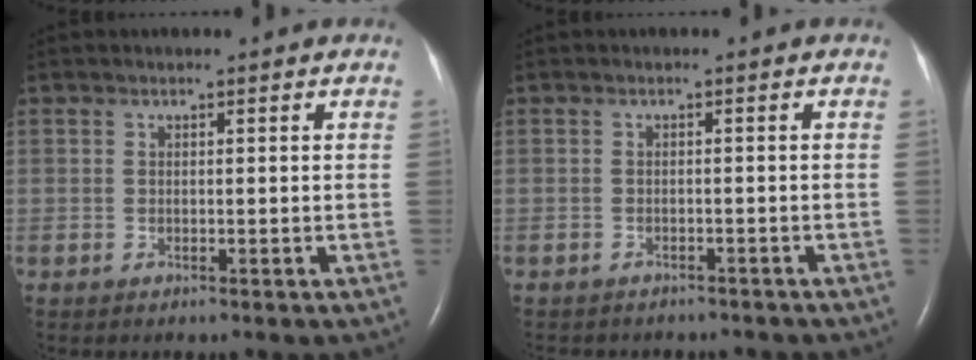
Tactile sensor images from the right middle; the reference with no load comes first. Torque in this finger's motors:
{"motor_torque": [0.17, -0.21, 0.01, 0.02]}